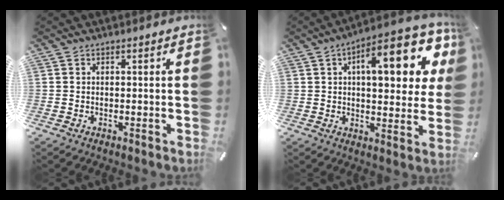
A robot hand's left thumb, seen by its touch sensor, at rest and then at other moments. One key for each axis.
{"total": 18.6, "fx": 6.7, "fy": 7.1, "fz": 15.9, "tx": -0.220, "ty": -0.019, "tz": 0.099}